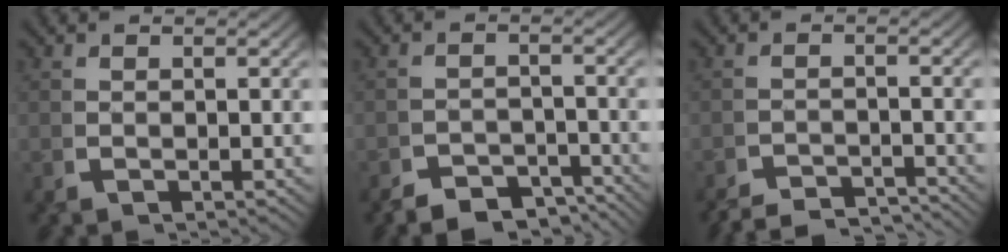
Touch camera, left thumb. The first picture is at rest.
{"total": 4.8, "force": [-4.3, 2.0, 0.9], "torque": [-0.001, -0.020, -0.074]}
{"total": 3.7, "force": [-3.7, 0.2, 0.1], "torque": [0.012, -0.008, -0.068]}